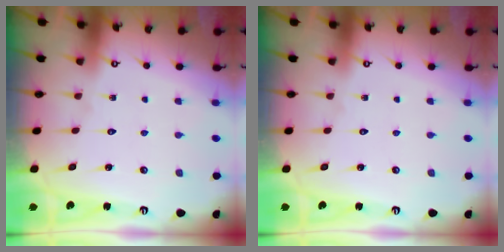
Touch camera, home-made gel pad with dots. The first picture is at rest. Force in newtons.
{"total": 0.0}